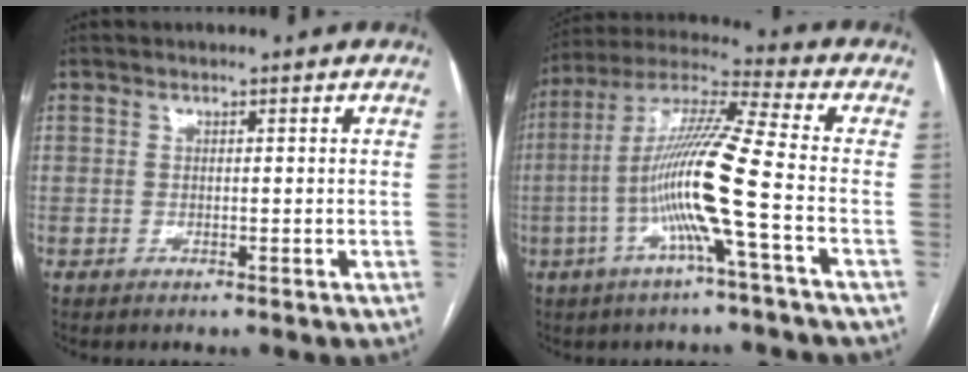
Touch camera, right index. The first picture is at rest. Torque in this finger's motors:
{"motor_torque": [2.14, 0.00, 1.05, 0.21]}